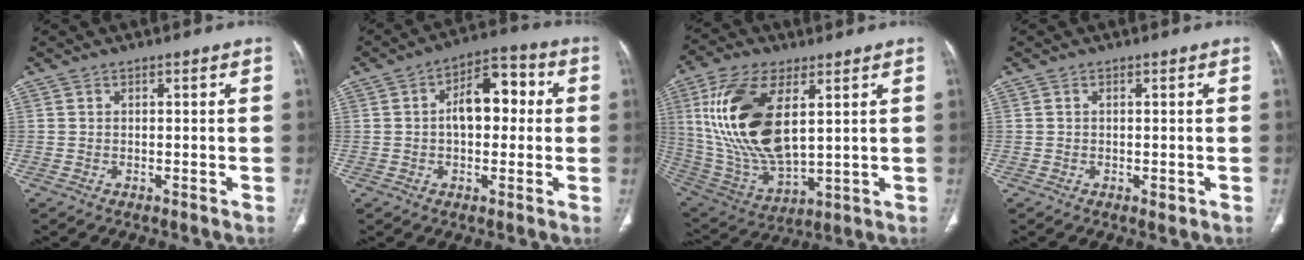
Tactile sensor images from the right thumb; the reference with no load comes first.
{"total": 10.3, "force": [0.8, 6.1, 8.2], "torque": [-0.105, 0.031, 0.007]}
{"total": 21.2, "force": [5.4, 10.3, 17.7], "torque": [-0.357, -0.026, 0.110]}
{"total": 1.5, "force": [-0.3, 0.8, 1.3], "torque": [-0.017, -0.002, -0.001]}